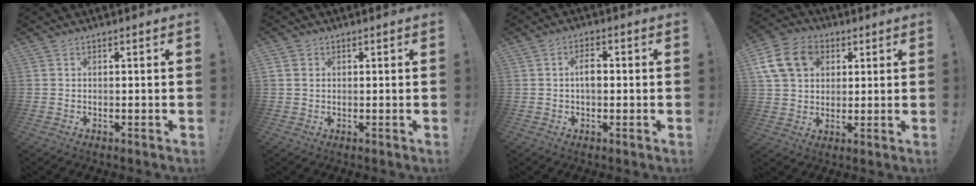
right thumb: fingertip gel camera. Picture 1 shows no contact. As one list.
[{"total": 1.9, "force": [0.4, 1.8, 0.5], "torque": [-0.007, 0.003, 0.009]}, {"total": 4.7, "force": [0.1, 2.8, 3.8], "torque": [-0.063, 0.005, -0.004]}, {"total": 15.2, "force": [4.9, 12.1, 7.7], "torque": [-0.118, -0.010, 0.103]}]